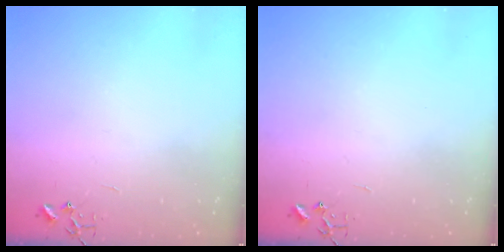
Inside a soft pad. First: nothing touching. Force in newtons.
{"total": 0.0}